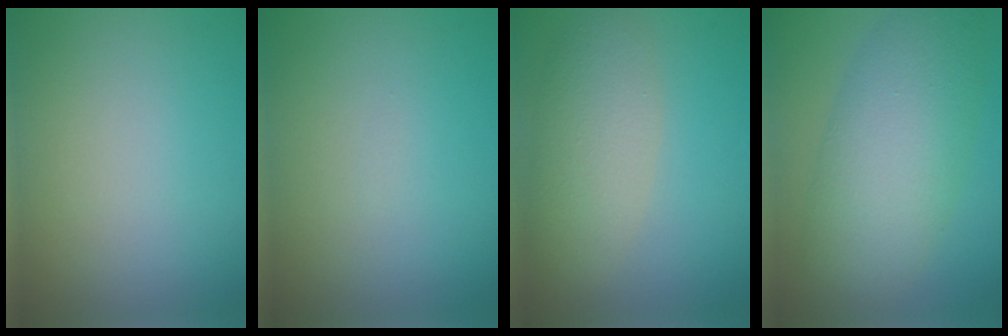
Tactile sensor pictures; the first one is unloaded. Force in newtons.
{"total": 0.0}
{"total": 4.5, "press": 4.5, "slide": 0.2}
{"total": 8.2, "press": 8.2, "slide": 0.2}